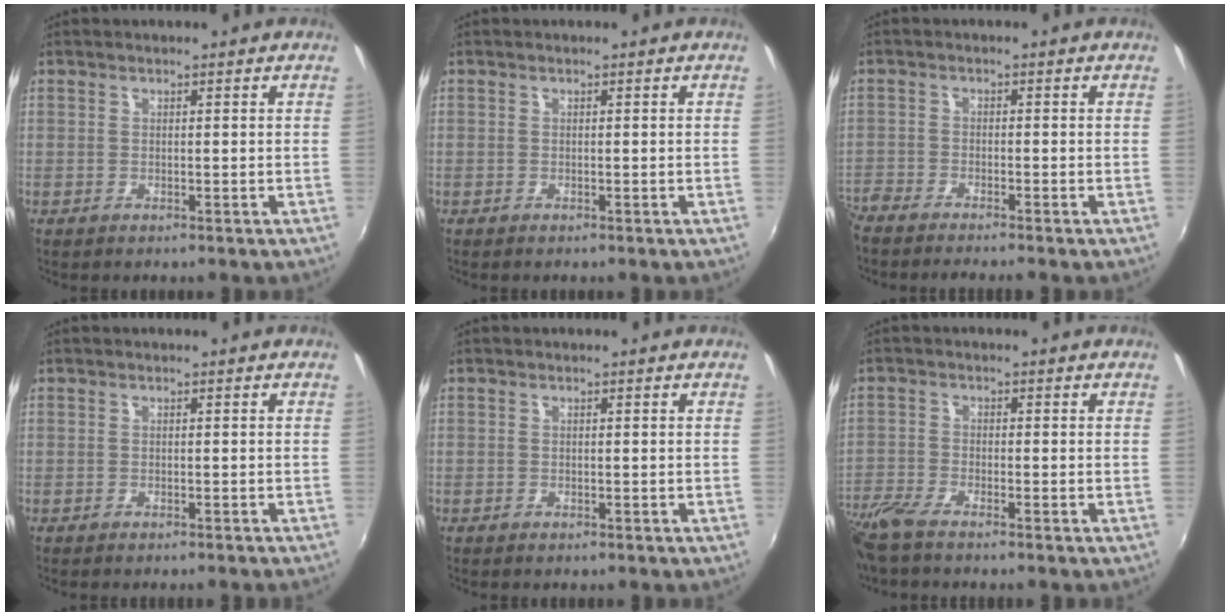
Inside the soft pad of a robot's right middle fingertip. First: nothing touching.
{"total": 0.0}
{"total": 6.7, "force": [-6.1, 0.7, 2.6], "torque": [-0.083, -0.026, -0.111]}
{"total": 1.1, "force": [-1.0, -0.1, 0.5], "torque": [-0.012, -0.005, -0.015]}
{"total": 0.7, "force": [-0.5, 0.4, -0.1], "torque": [-0.002, 0.002, -0.008]}
{"total": 7.7, "force": [-6.6, 1.0, 3.9], "torque": [-0.105, -0.027, -0.131]}